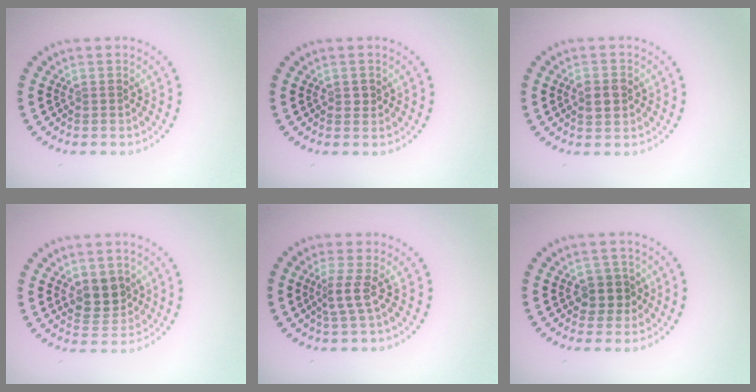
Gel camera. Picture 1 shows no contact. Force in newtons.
{"total": 0.7, "press": 0.7, "slide": 0.1}
{"total": 2.6, "press": 2.6, "slide": 0.1}
{"total": 3.6, "press": 3.4, "slide": 1.0}
{"total": 2.2, "press": 1.5, "slide": 1.5}
{"total": 2.5, "press": 2.2, "slide": 1.0}